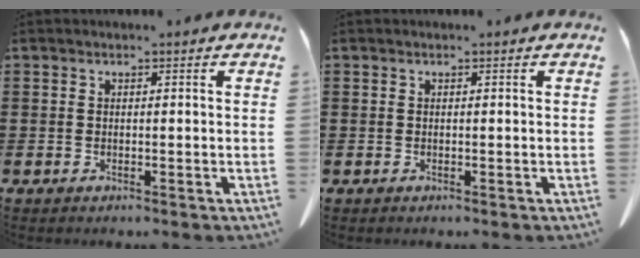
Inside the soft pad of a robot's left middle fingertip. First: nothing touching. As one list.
[{"total": 0.0}]